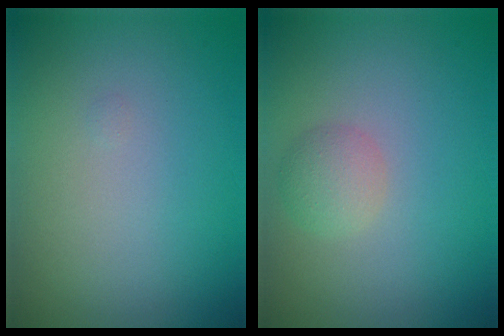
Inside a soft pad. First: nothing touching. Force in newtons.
{"total": 1.9, "press": 1.9, "slide": 0.1}